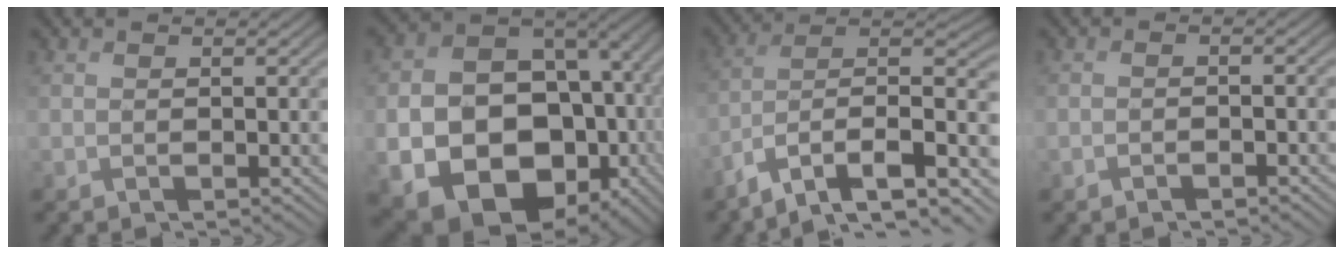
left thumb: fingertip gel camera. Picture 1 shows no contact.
{"total": 20.5, "force": [-4.2, 16.6, 11.4], "torque": [-0.212, -0.081, -0.020]}
{"total": 13.1, "force": [-6.4, 6.4, 9.4], "torque": [-0.195, -0.017, -0.118]}
{"total": 1.2, "force": [-0.8, 0.0, 0.9], "torque": [-0.017, 0.003, -0.014]}